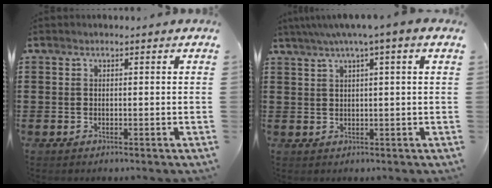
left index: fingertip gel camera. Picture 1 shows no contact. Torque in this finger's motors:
{"motor_torque": [1.64, -0.49, 1.05, 0.21]}